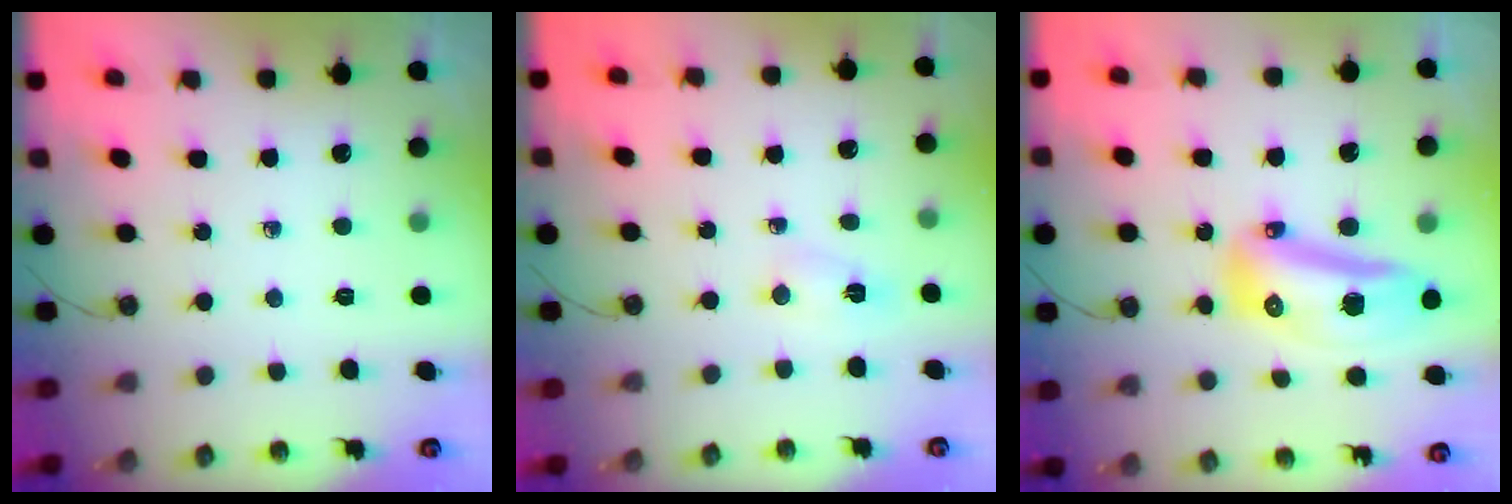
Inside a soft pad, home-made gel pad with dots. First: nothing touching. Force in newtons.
{"total": 2.5, "press": 2.4, "slide": 0.5}
{"total": 15.8, "press": 15.0, "slide": 5.0}